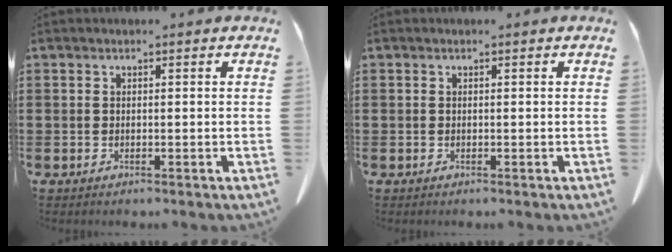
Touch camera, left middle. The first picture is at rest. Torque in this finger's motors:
{"motor_torque": [-0.09, 0.06, -0.03, 0.00]}